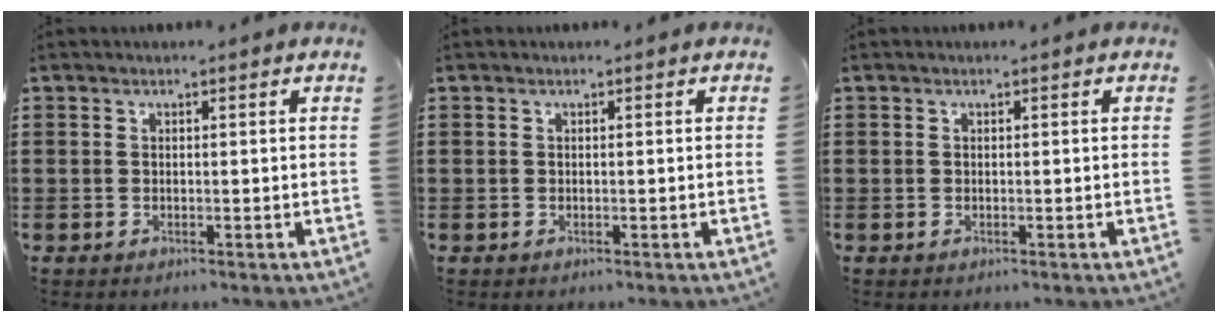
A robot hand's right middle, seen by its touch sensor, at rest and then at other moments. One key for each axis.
{"total": 0.0}
{"total": 0.0}